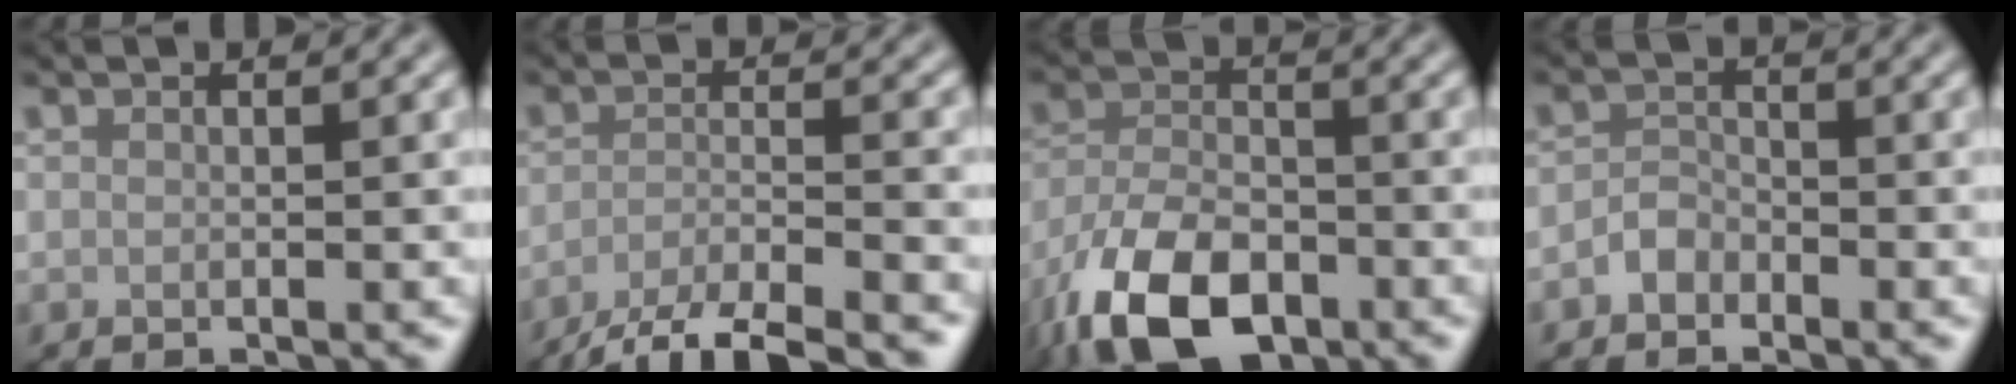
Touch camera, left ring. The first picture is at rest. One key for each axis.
{"total": 6.5, "fx": -5.3, "fy": 1.5, "fz": 3.6, "tx": -0.059, "ty": -0.007, "tz": -0.089}
{"total": 10.8, "fx": -6.4, "fy": 5.5, "fz": 6.7, "tx": -0.150, "ty": -0.026, "tz": -0.119}
{"total": 1.5, "fx": -1.1, "fy": 1.0, "fz": 0.4, "tx": -0.006, "ty": 0.007, "tz": -0.024}